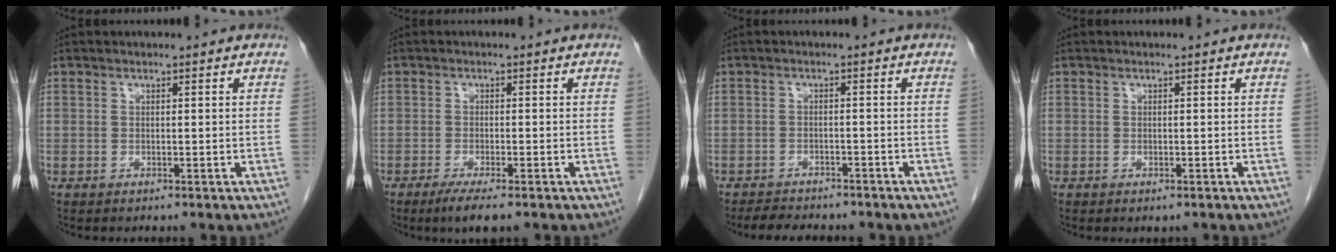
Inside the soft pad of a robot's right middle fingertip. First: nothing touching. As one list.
[{"total": 4.2, "force": [-2.9, 0.5, 3.1], "torque": [-0.051, -0.010, -0.046]}, {"total": 6.5, "force": [-5.8, 1.9, 2.4], "torque": [-0.040, -0.004, -0.079]}, {"total": 0.5, "force": [-0.3, 0.3, 0.3], "torque": [-0.006, -0.001, -0.001]}]